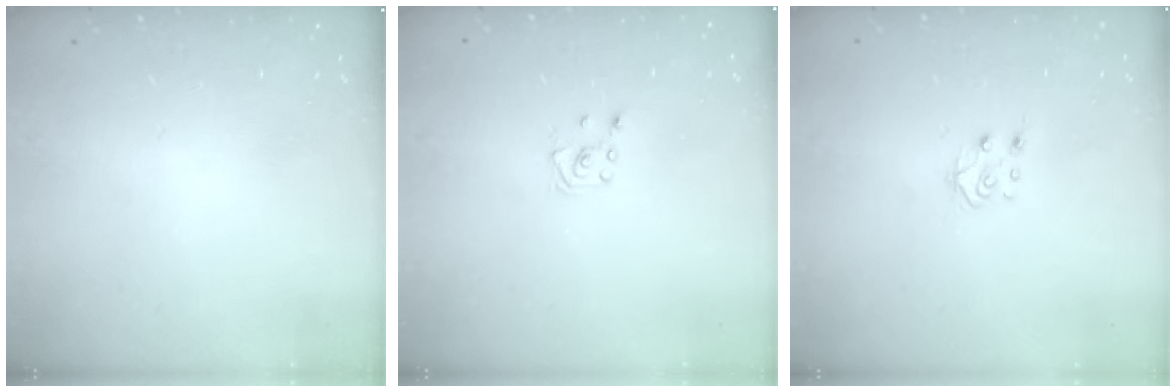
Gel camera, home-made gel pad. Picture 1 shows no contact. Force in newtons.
{"total": 3.0, "press": 2.9, "slide": 0.3}
{"total": 6.9, "press": 6.9, "slide": 0.6}